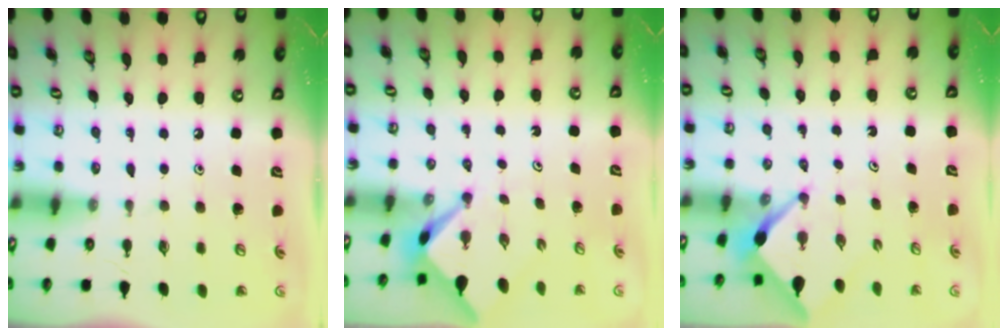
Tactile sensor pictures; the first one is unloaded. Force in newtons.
{"total": 2.3, "press": 2.3, "slide": 0.3}
{"total": 2.5, "press": 2.5, "slide": 0.3}